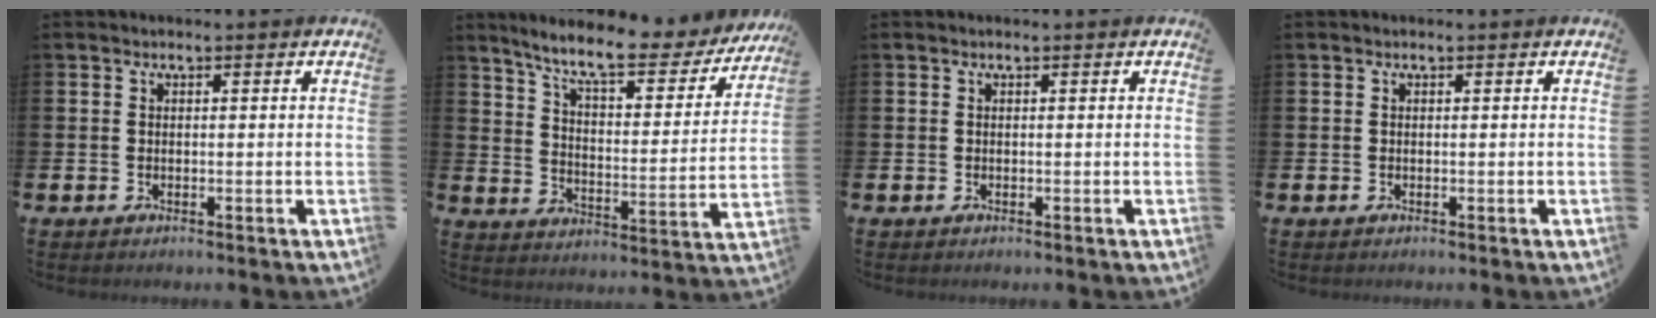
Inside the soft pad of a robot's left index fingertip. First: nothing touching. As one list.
[{"total": 8.7, "force": [7.4, 1.7, 4.1], "torque": [-0.109, -0.048, 0.122]}, {"total": 0.0}, {"total": 0.0}]